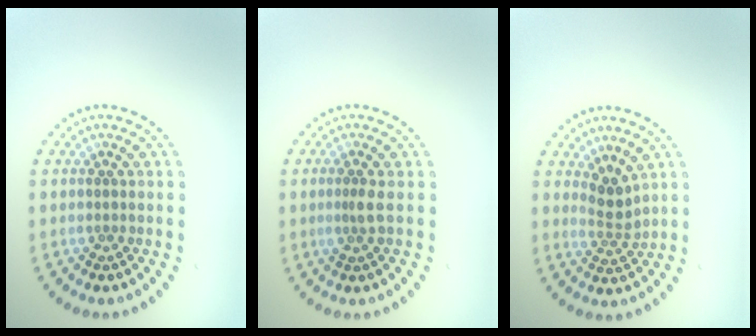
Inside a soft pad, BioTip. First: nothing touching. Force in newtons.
{"total": 1.4, "press": 1.0, "slide": 0.9}
{"total": 2.0, "press": 1.4, "slide": 1.4}